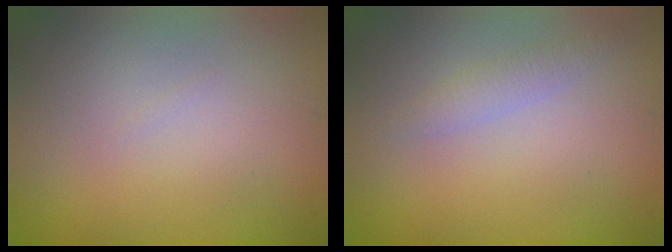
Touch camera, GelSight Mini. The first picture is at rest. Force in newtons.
{"total": 1.2, "press": 1.2, "slide": 0.0}